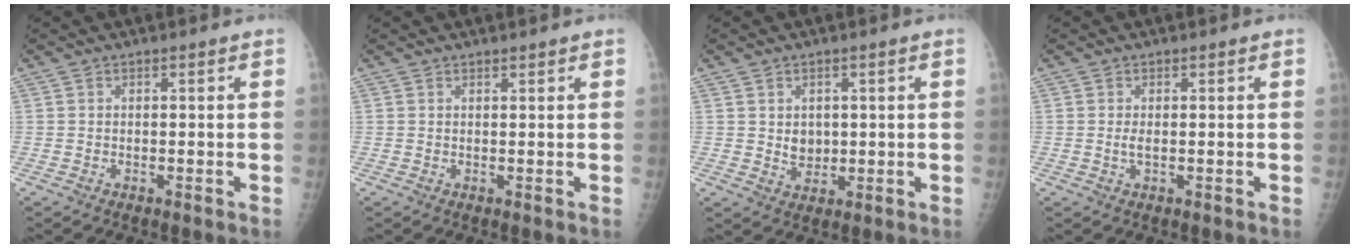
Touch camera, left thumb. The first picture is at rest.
{"total": 0.7, "force": [0.6, 0.2, 0.0], "torque": [0.001, -0.004, 0.009]}
{"total": 3.3, "force": [0.5, 2.8, 1.8], "torque": [-0.011, -0.007, 0.016]}
{"total": 1.1, "force": [0.0, 0.4, 1.0], "torque": [-0.024, -0.003, 0.001]}